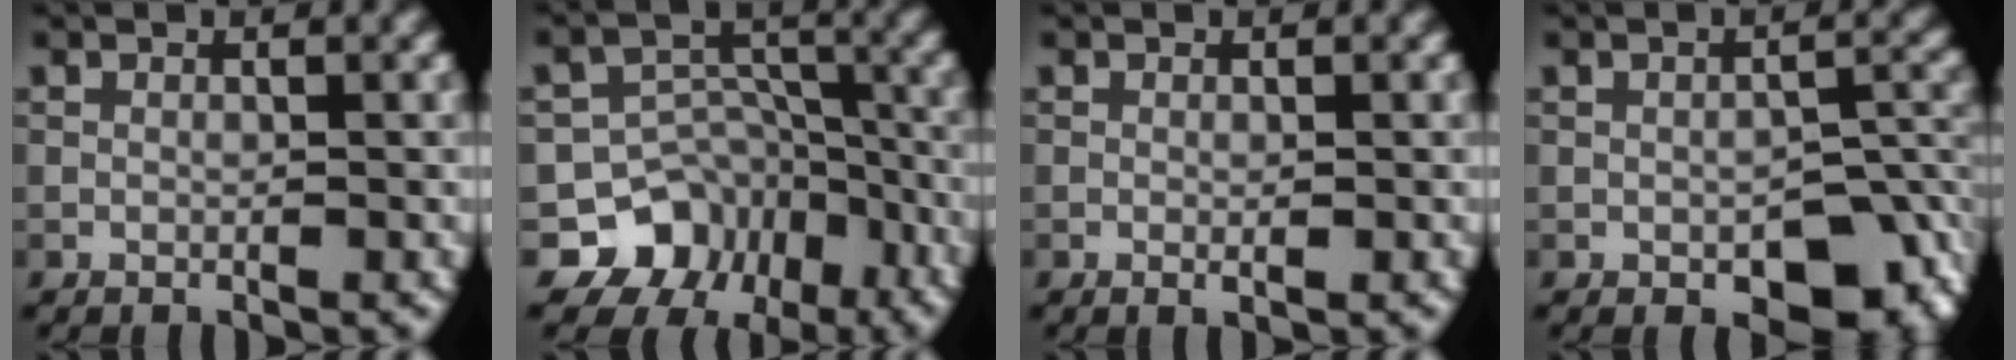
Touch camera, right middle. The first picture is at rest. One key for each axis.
{"total": 10.3, "fx": -6.5, "fy": 7.7, "fz": 1.9, "tx": -0.023, "ty": 0.007, "tz": -0.104}
{"total": 0.5, "fx": -0.1, "fy": 0.1, "fz": 0.5, "tx": -0.008, "ty": -0.003, "tz": 0.000}
{"total": 5.9, "fx": -2.5, "fy": 3.0, "fz": 4.4, "tx": -0.053, "ty": -0.007, "tz": -0.027}